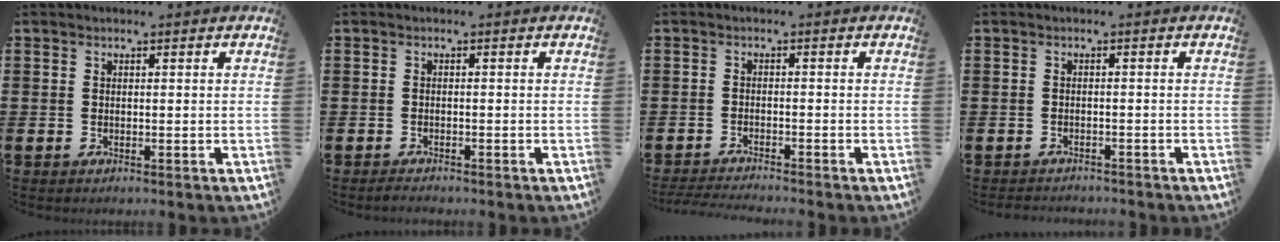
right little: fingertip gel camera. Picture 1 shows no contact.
{"total": 0.7, "force": [-0.7, 0.2, 0.2], "torque": [-0.005, -0.002, -0.015]}
{"total": 1.8, "force": [-1.8, -0.2, 0.3], "torque": [-0.003, 0.000, -0.036]}
{"total": 1.1, "force": [-1.1, 0.1, -0.2], "torque": [0.000, -0.002, -0.023]}